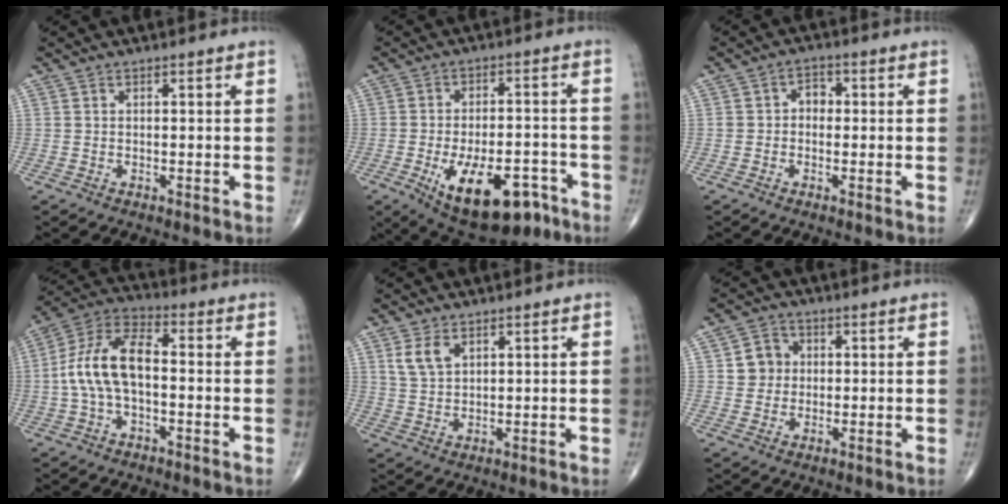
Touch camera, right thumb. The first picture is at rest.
{"total": 16.8, "force": [-8.1, 8.0, 12.3], "torque": [-0.171, 0.029, -0.108]}
{"total": 3.0, "force": [-0.2, 2.4, 1.7], "torque": [-0.008, 0.015, -0.013]}
{"total": 12.0, "force": [-0.9, 6.3, 10.2], "torque": [-0.205, 0.040, -0.024]}
{"total": 4.6, "force": [2.3, 2.7, 2.9], "torque": [-0.050, -0.007, 0.052]}
{"total": 5.0, "force": [0.7, 4.6, 1.6], "torque": [0.001, 0.005, 0.005]}